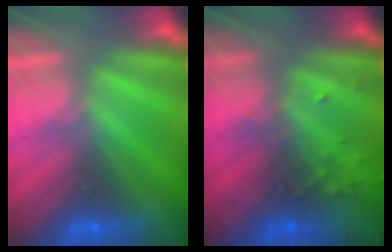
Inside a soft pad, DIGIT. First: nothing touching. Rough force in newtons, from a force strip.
{"total": 6.4}